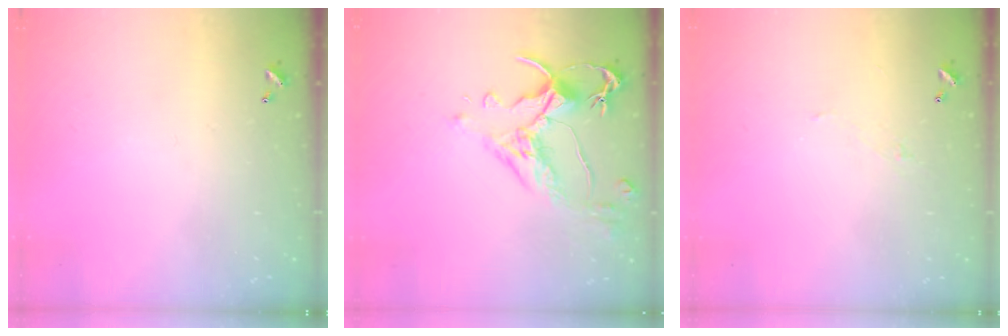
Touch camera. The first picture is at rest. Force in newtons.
{"total": 3.1, "press": 2.7, "slide": 1.4}
{"total": 2.0, "press": 1.9, "slide": 0.5}